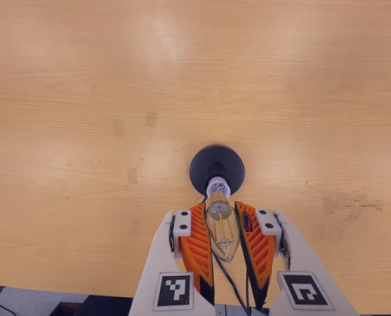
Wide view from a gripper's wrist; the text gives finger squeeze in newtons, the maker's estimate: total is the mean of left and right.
{"total": 20.1, "left": 21.7, "right": 18.4}